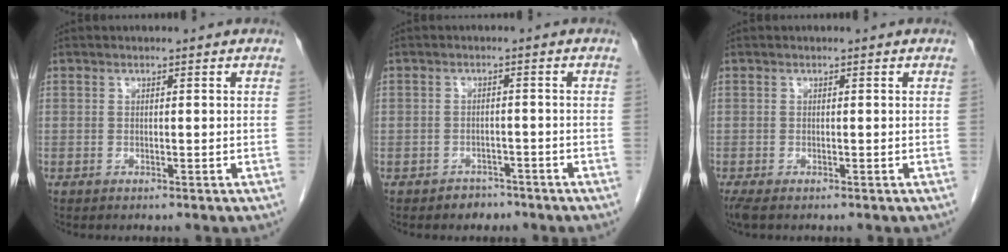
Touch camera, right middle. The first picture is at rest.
{"total": 2.5, "force": [-1.8, 1.8, 0.0], "torque": [-0.005, 0.009, -0.026]}
{"total": 1.8, "force": [-1.3, 0.5, 1.1], "torque": [-0.021, -0.009, -0.023]}